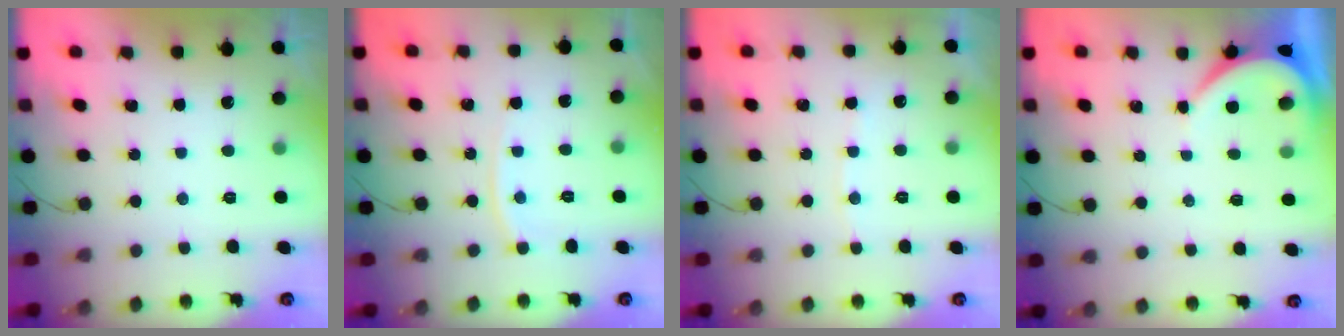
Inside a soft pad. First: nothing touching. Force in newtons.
{"total": 4.1, "press": 4.0, "slide": 0.6}
{"total": 4.9, "press": 4.8, "slide": 0.7}
{"total": 4.0, "press": 3.9, "slide": 0.6}